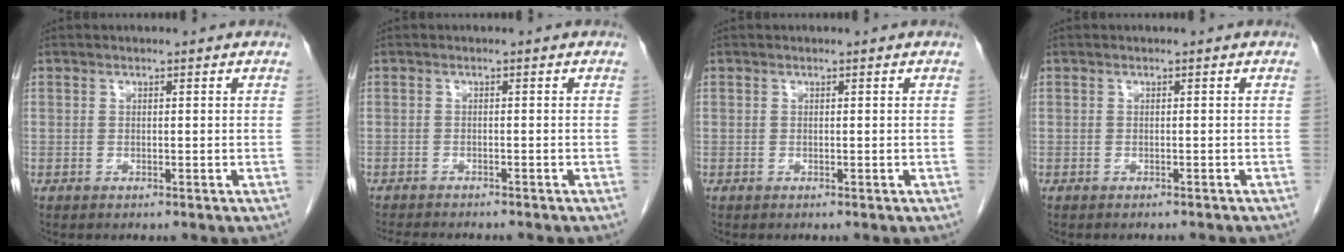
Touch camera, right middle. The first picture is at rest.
{"total": 7.4, "force": [-6.6, 1.3, 3.0], "torque": [-0.042, -0.008, -0.095]}
{"total": 0.0}
{"total": 3.7, "force": [-3.5, 0.6, 1.1], "torque": [-0.017, -0.009, -0.040]}